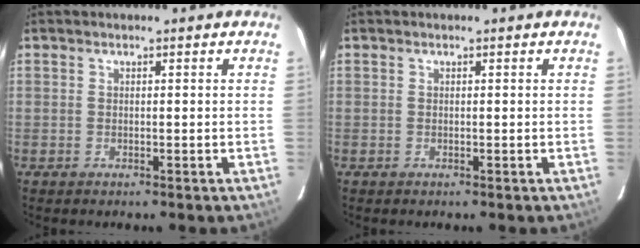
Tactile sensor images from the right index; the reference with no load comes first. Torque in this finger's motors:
{"motor_torque": [0.02, 0.02, 0.00, 0.00]}